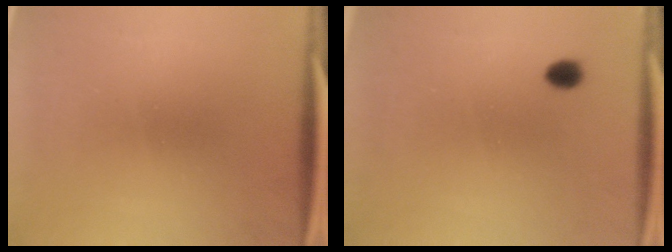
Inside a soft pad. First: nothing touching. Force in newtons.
{"total": 2.1}